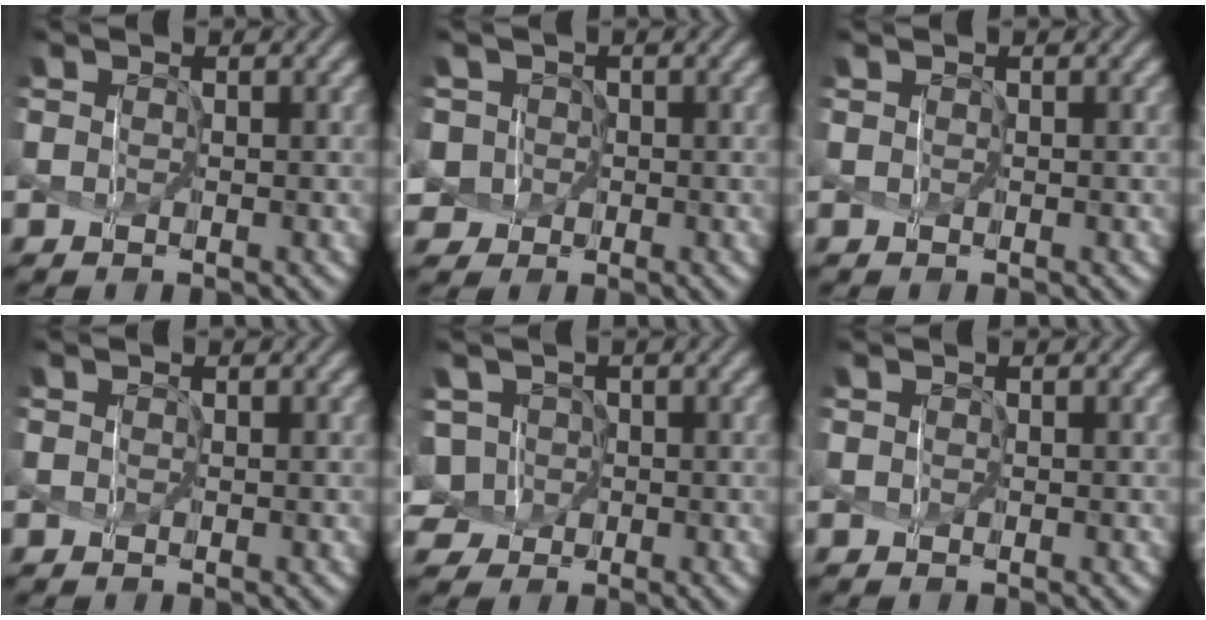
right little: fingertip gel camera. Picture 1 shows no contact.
{"total": 5.5, "force": [-0.5, 5.3, 1.3], "torque": [-0.060, 0.021, -0.020]}
{"total": 0.0}
{"total": 0.0}
{"total": 4.6, "force": [-1.1, 4.3, 1.3], "torque": [-0.057, 0.022, -0.035]}
{"total": 0.0}